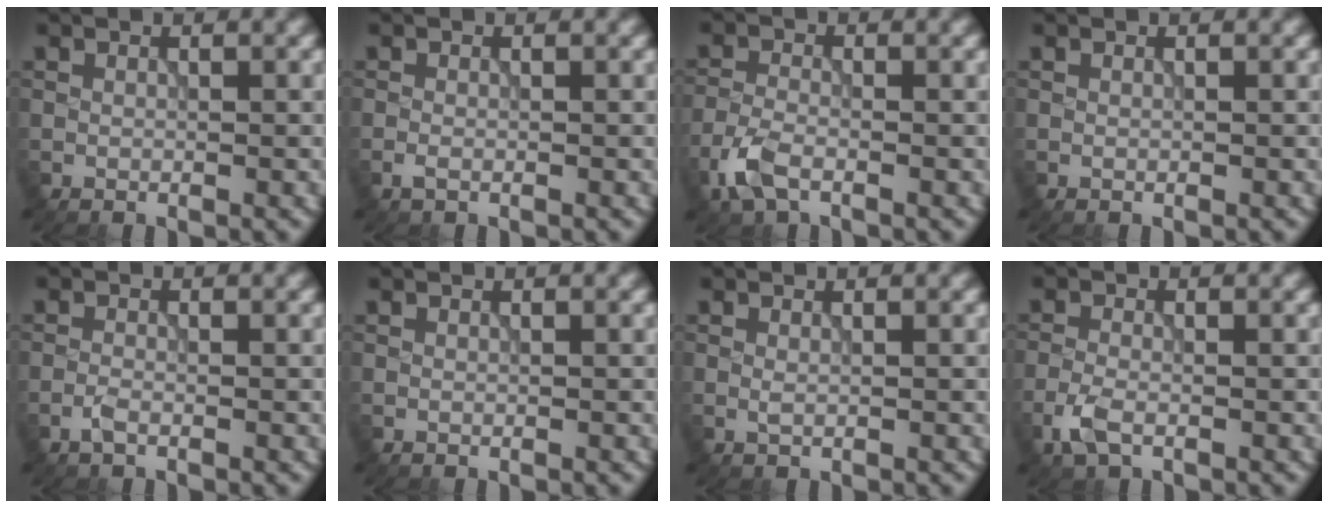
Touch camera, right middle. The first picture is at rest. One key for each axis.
{"total": 0.9, "fx": -0.5, "fy": 0.3, "fz": 0.6, "tx": -0.017, "ty": -0.001, "tz": -0.013}
{"total": 3.2, "fx": -2.0, "fy": 1.4, "fz": 2.1, "tx": -0.055, "ty": -0.003, "tz": -0.050}
{"total": 0.0}
{"total": 1.0, "fx": -0.7, "fy": 0.3, "fz": 0.7, "tx": -0.017, "ty": 0.002, "tz": -0.018}
{"total": 0.0}
{"total": 0.5, "fx": 0.1, "fy": 0.2, "fz": 0.5, "tx": -0.012, "ty": -0.001, "tz": 0.001}
{"total": 2.5, "fx": -1.5, "fy": 1.1, "fz": 1.8, "tx": -0.047, "ty": -0.003, "tz": -0.037}